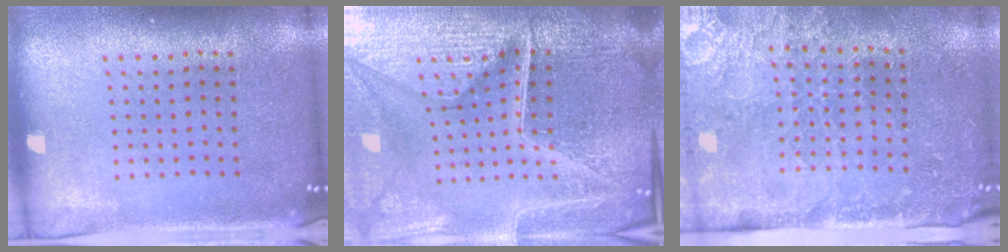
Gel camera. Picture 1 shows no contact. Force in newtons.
{"total": 6.8, "press": 6.0, "slide": 3.1}
{"total": 3.4, "press": 3.4, "slide": 0.4}